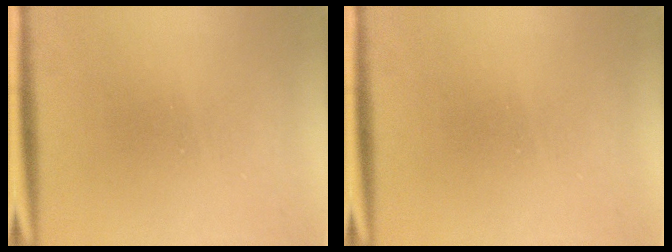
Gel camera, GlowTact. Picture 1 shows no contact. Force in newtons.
{"total": 0.0}